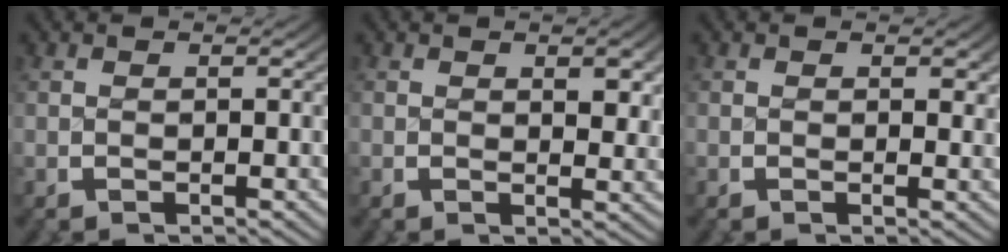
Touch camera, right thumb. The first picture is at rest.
{"total": 1.6, "force": [0.5, 1.0, 1.2], "torque": [-0.007, -0.006, 0.004]}
{"total": 0.8, "force": [0.4, 0.7, 0.4], "torque": [0.001, -0.005, 0.002]}